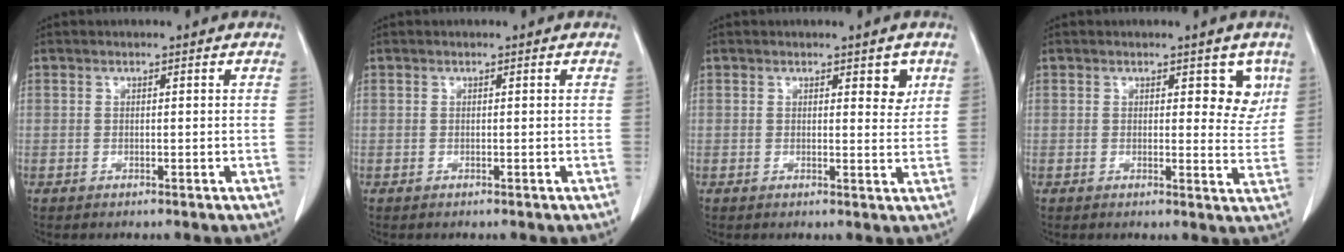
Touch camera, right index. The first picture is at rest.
{"total": 0.0}
{"total": 2.8, "force": [1.5, 1.1, 2.1], "torque": [-0.021, -0.008, 0.018]}
{"total": 4.7, "force": [2.2, 2.4, 3.3], "torque": [-0.018, -0.006, 0.021]}